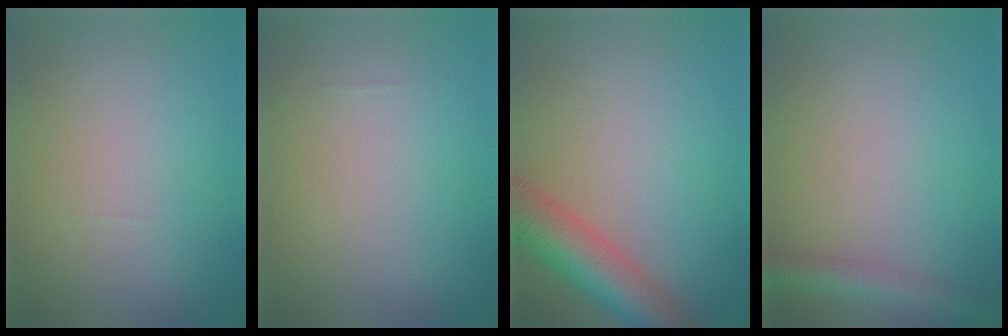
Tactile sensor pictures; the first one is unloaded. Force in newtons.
{"total": 0.0}
{"total": 7.2, "press": 7.2, "slide": 0.4}
{"total": 3.1, "press": 3.1, "slide": 0.1}